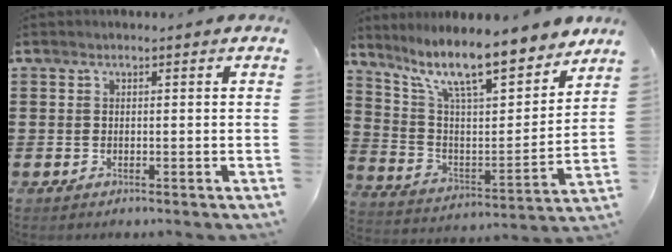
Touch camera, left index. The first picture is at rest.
{"total": 12.1, "force": [9.8, 2.4, 6.6], "torque": [-0.151, -0.060, 0.165]}